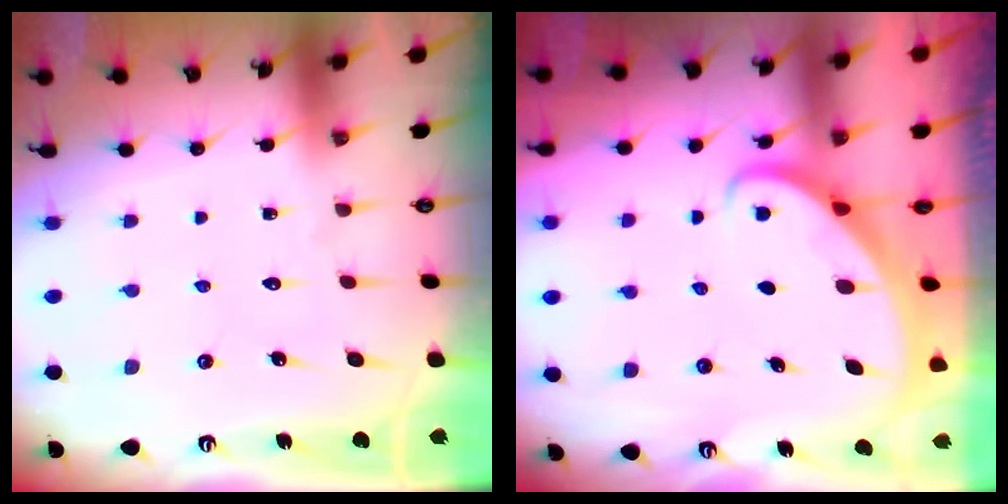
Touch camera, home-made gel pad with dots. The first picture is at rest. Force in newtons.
{"total": 2.6, "press": 2.6, "slide": 0.2}